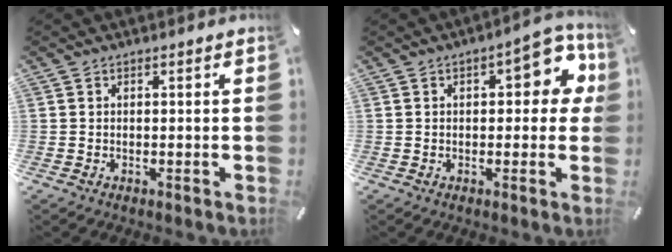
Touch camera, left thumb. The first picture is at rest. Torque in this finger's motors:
{"motor_torque": [0.36, 0.28, 0.47, 0.29, 0.02]}